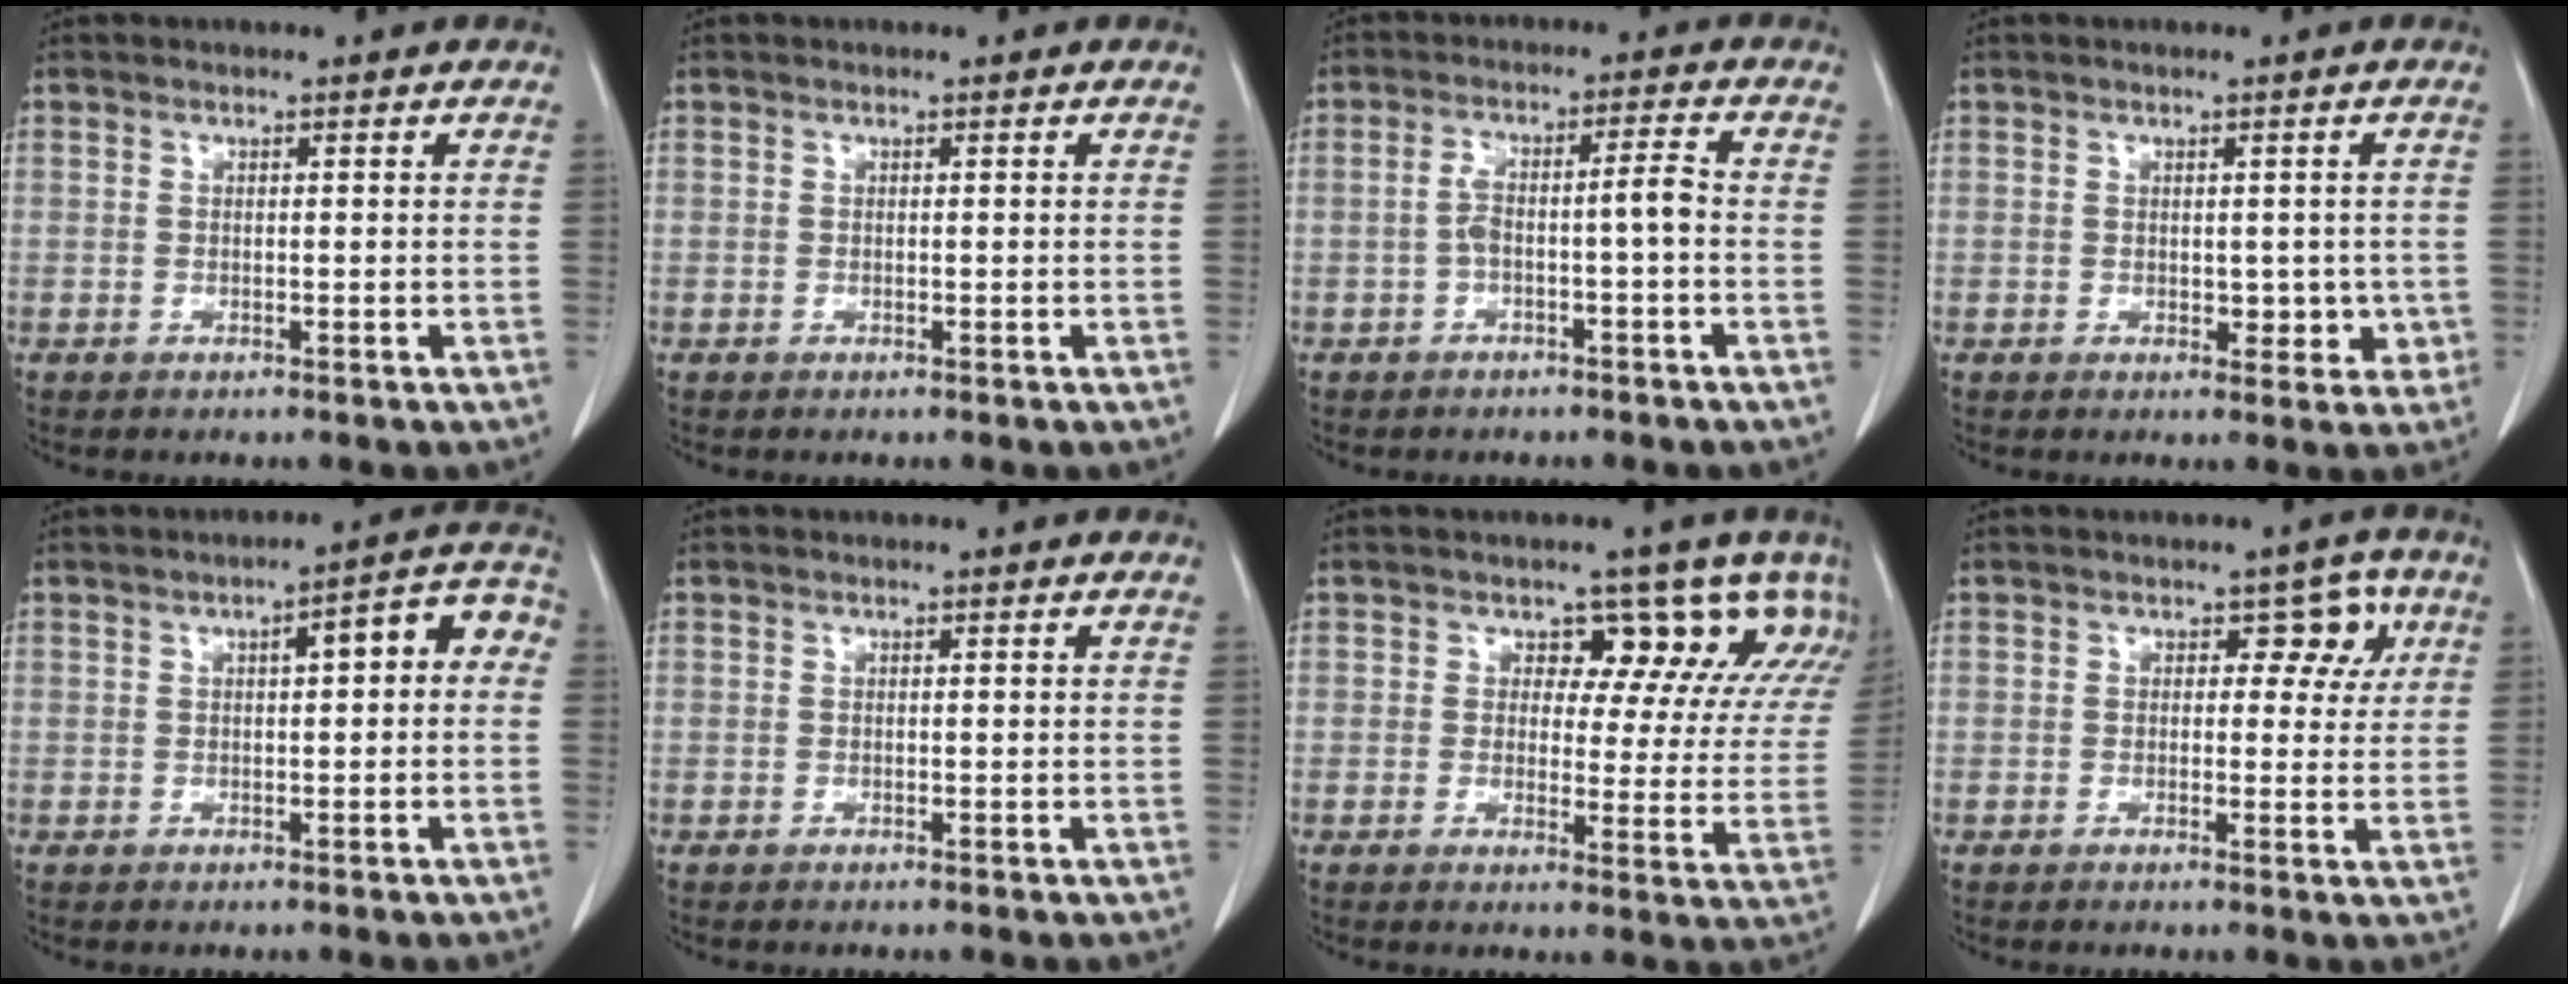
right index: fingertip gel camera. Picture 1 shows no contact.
{"total": 0.0}
{"total": 4.7, "force": [-1.3, 0.4, 4.5], "torque": [-0.089, 0.026, -0.018]}
{"total": 3.5, "force": [-0.3, 2.4, 2.6], "torque": [-0.018, 0.003, 0.004]}
{"total": 6.8, "force": [1.1, 2.0, 6.4], "torque": [-0.075, 0.038, 0.006]}
{"total": 0.0}
{"total": 11.7, "force": [7.9, 6.8, 5.3], "torque": [-0.031, -0.001, 0.062]}
{"total": 4.3, "force": [1.5, 2.8, 2.9], "torque": [-0.019, 0.014, 0.016]}